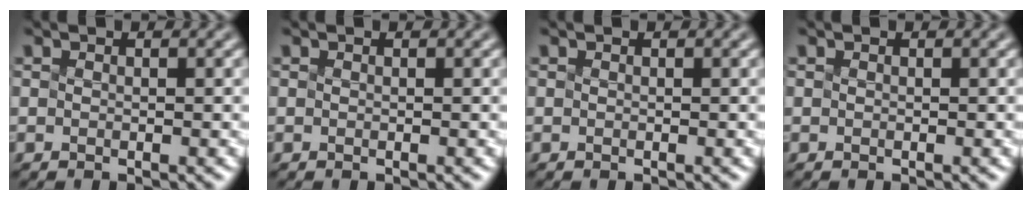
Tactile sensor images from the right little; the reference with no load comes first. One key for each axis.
{"total": 0.0}
{"total": 0.0}
{"total": 0.0}